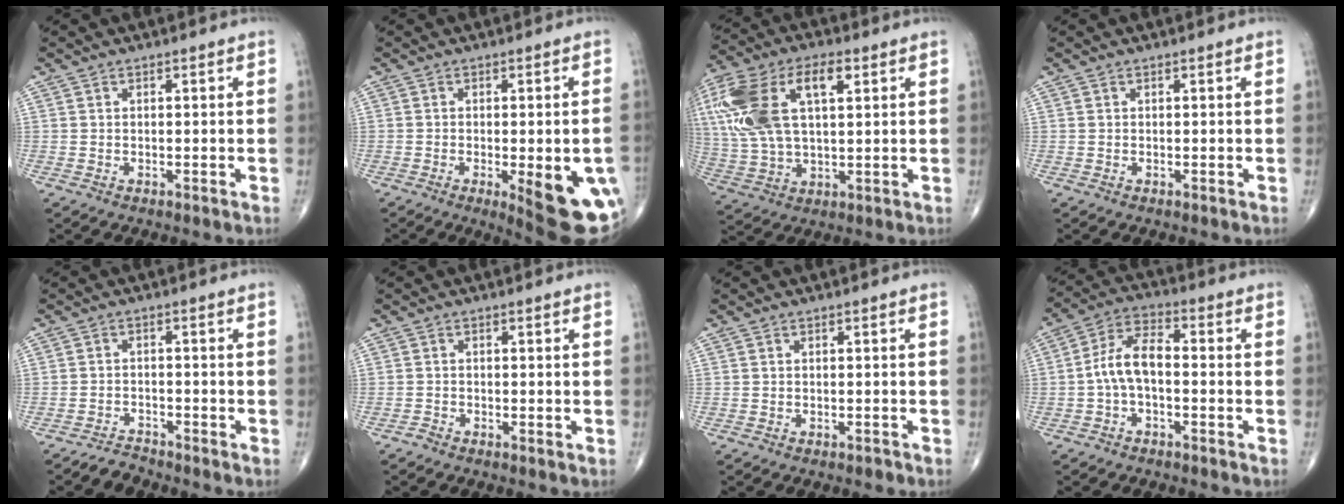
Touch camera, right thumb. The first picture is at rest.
{"total": 15.5, "force": [-4.4, 4.9, 14.0], "torque": [-0.132, -0.004, -0.036]}
{"total": 21.2, "force": [6.2, 10.8, 17.2], "torque": [-0.383, 0.019, 0.114]}
{"total": 0.0}
{"total": 2.6, "force": [-2.5, 0.4, -0.5], "torque": [0.013, 0.007, -0.050]}
{"total": 0.8, "force": [-0.6, 0.3, 0.3], "torque": [-0.002, -0.001, -0.019]}
{"total": 0.5, "force": [-0.4, 0.3, 0.2], "torque": [0.002, 0.001, -0.008]}
{"total": 7.8, "force": [-1.2, 3.9, 6.6], "torque": [-0.123, 0.033, -0.033]}